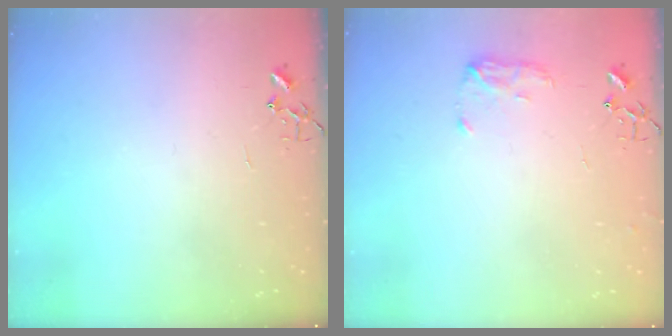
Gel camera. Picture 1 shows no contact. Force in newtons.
{"total": 7.2, "press": 7.2, "slide": 0.4}